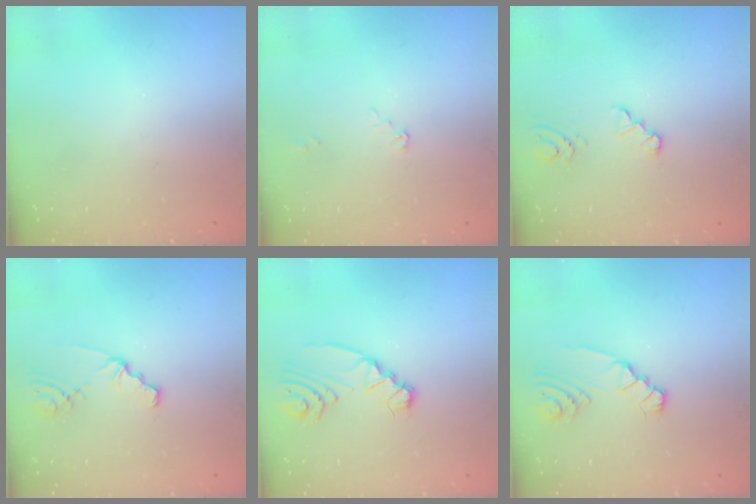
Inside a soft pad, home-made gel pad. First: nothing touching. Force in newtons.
{"total": 2.4, "press": 2.4, "slide": 0.3}
{"total": 1.1, "press": 1.1, "slide": 0.2}
{"total": 1.8, "press": 1.8, "slide": 0.3}
{"total": 5.4, "press": 5.4, "slide": 0.2}
{"total": 4.0, "press": 4.0, "slide": 0.3}